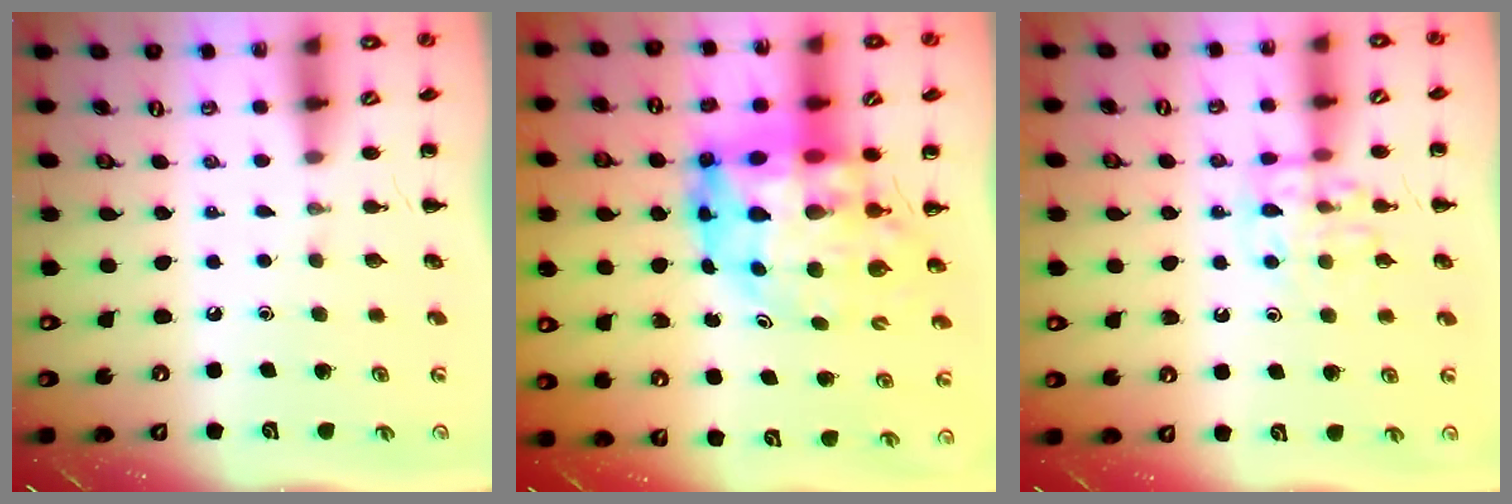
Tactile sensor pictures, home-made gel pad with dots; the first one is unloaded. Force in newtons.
{"total": 15.7, "press": 15.2, "slide": 4.3}
{"total": 11.7, "press": 11.7, "slide": 1.2}